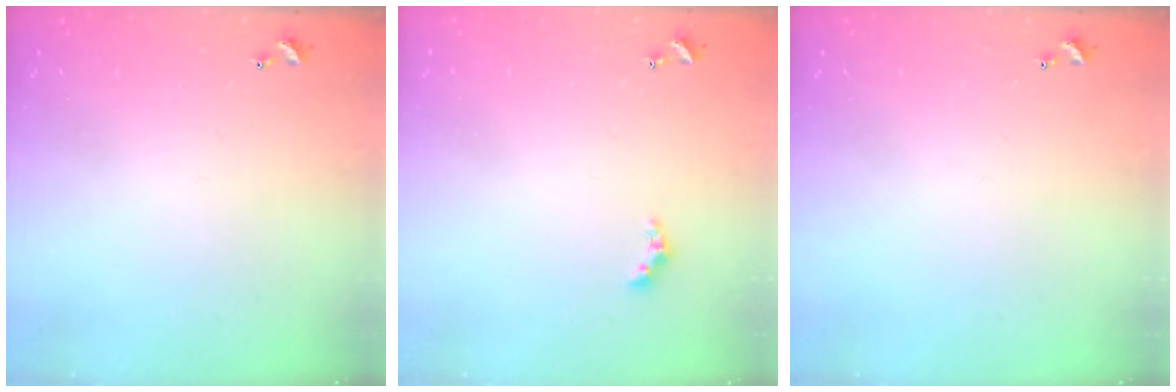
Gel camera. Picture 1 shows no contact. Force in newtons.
{"total": 1.5, "press": 1.4, "slide": 0.4}
{"total": 0.0}